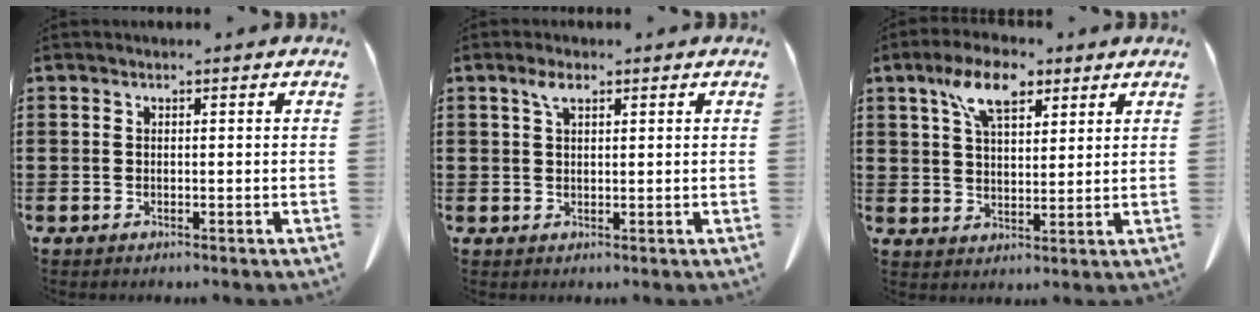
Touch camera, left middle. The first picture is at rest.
{"total": 2.6, "force": [1.5, 1.1, 1.9], "torque": [-0.043, 0.004, 0.027]}
{"total": 8.5, "force": [5.1, 3.9, 5.6], "torque": [-0.119, 0.005, 0.092]}